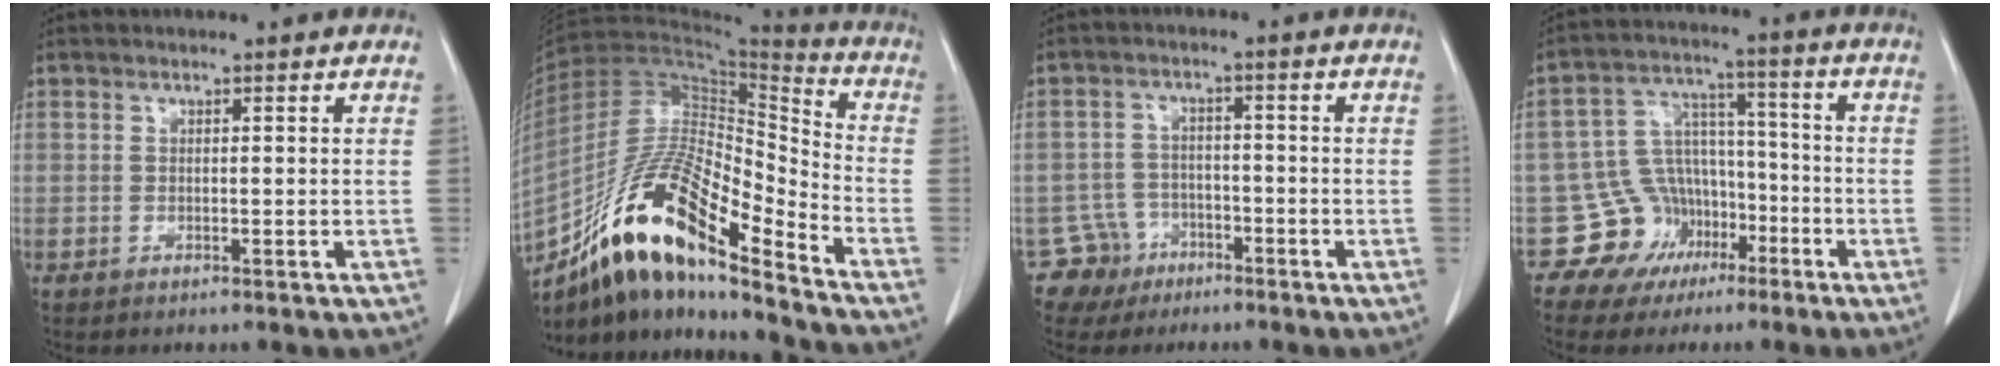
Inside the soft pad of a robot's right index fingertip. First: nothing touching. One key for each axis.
{"total": 19.6, "fx": -13.2, "fy": 3.5, "fz": 14.1, "tx": -0.271, "ty": 0.001, "tz": -0.233}
{"total": 5.2, "fx": -3.2, "fy": 4.1, "fz": -0.4, "tx": 0.013, "ty": 0.010, "tz": -0.054}
{"total": 10.0, "fx": -5.1, "fy": 8.5, "fz": 0.8, "tx": -0.004, "ty": 0.054, "tz": -0.073}